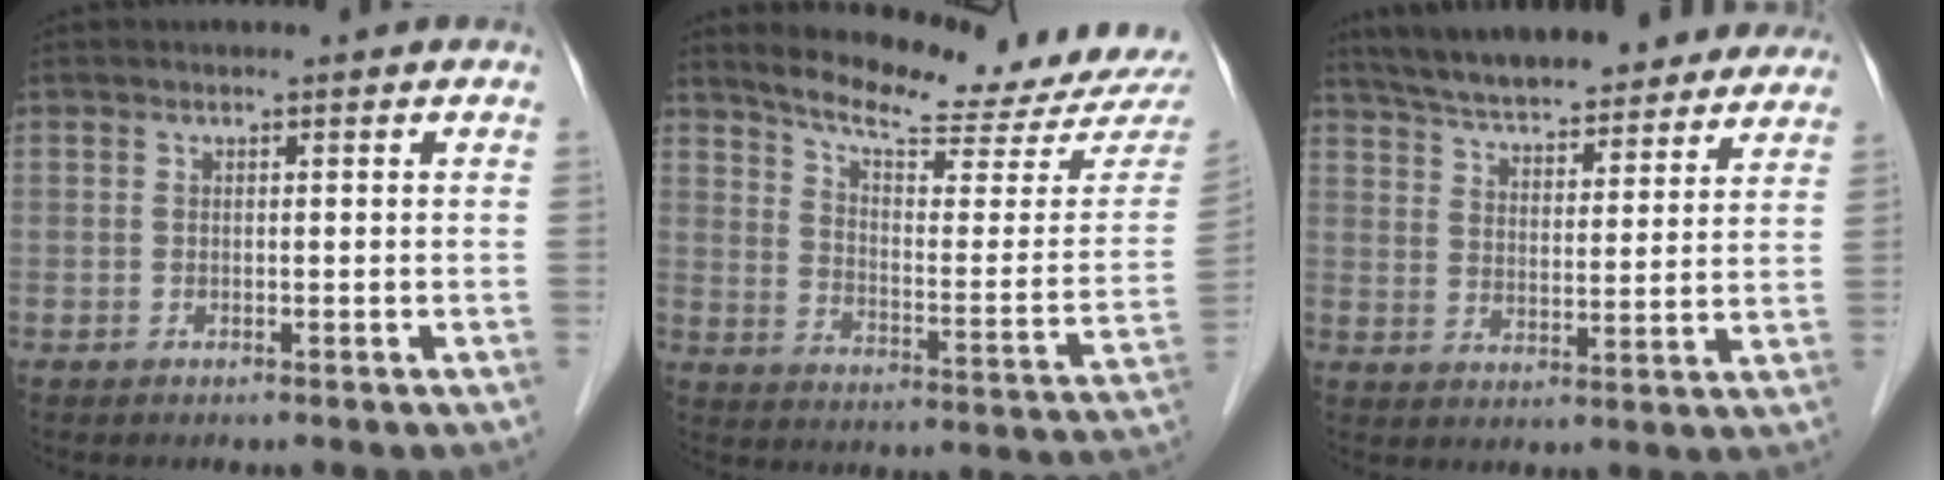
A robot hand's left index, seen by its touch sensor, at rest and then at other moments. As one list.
[{"total": 19.0, "force": [18.0, 0.3, 6.0], "torque": [-0.096, -0.089, 0.238]}, {"total": 23.3, "force": [20.8, 5.6, 8.9], "torque": [-0.140, 0.016, 0.279]}]